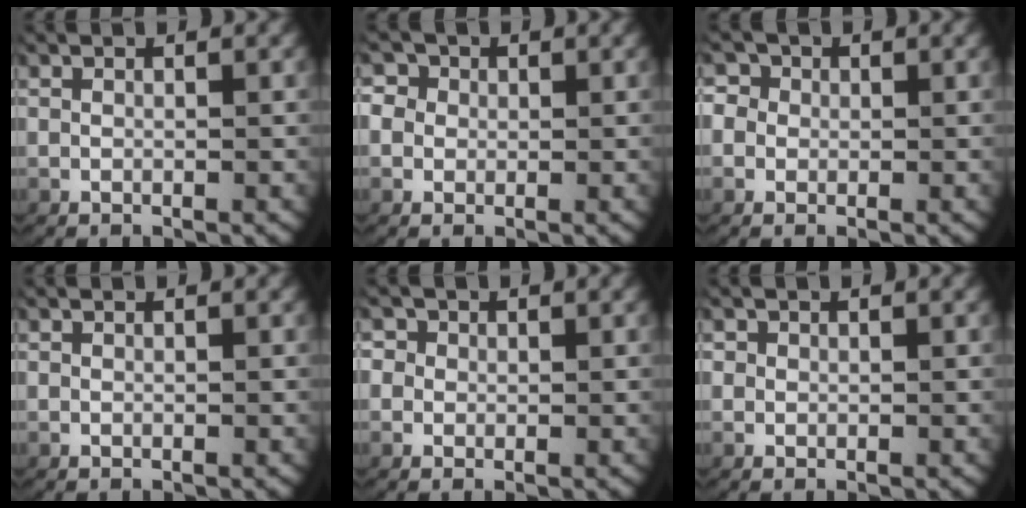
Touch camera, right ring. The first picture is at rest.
{"total": 3.9, "force": [0.8, 3.6, 1.4], "torque": [-0.038, 0.001, 0.005]}
{"total": 3.6, "force": [0.5, 3.4, 1.1], "torque": [-0.032, 0.003, -0.002]}
{"total": 0.0}
{"total": 2.6, "force": [0.5, 2.4, 0.8], "torque": [-0.024, 0.000, 0.002]}
{"total": 0.9, "force": [0.2, 0.8, 0.2], "torque": [-0.008, -0.007, 0.004]}